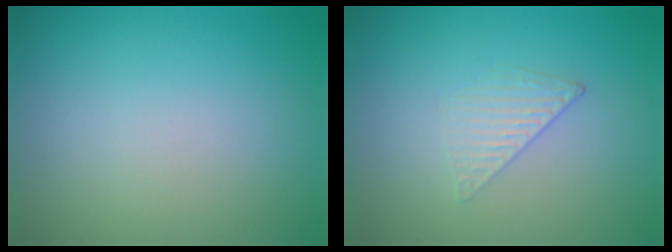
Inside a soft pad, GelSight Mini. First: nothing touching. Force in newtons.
{"total": 1.3, "press": 0.4, "slide": 1.2}